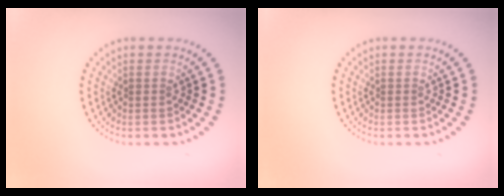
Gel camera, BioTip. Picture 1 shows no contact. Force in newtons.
{"total": 0.0}